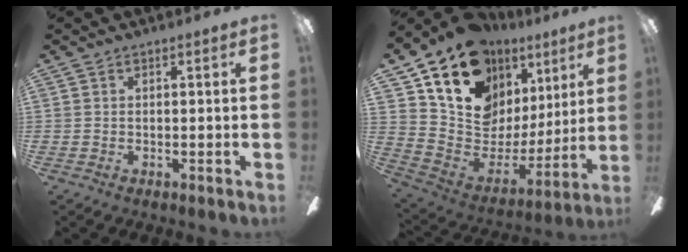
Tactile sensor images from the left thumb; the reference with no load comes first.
{"total": 17.8, "force": [12.4, 10.8, 6.8], "torque": [-0.138, -0.087, 0.235]}